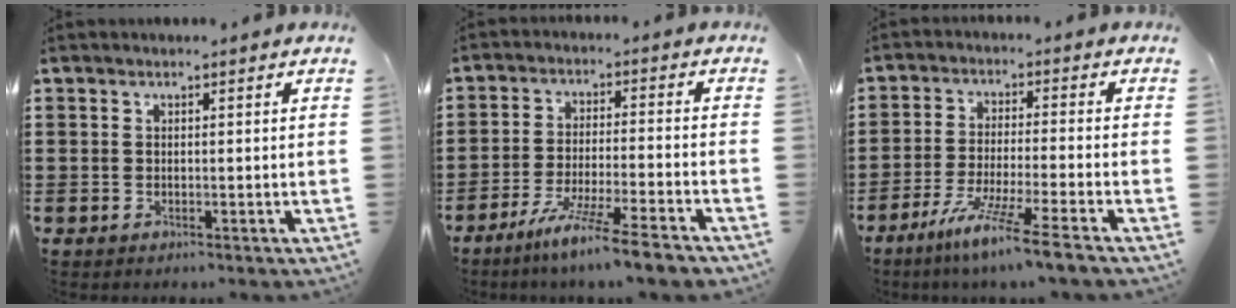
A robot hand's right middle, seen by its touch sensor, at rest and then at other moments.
{"total": 7.9, "force": [-6.5, -0.6, 4.3], "torque": [-0.085, -0.016, -0.126]}
{"total": 7.6, "force": [-6.0, -0.9, 4.6], "torque": [-0.091, -0.018, -0.116]}